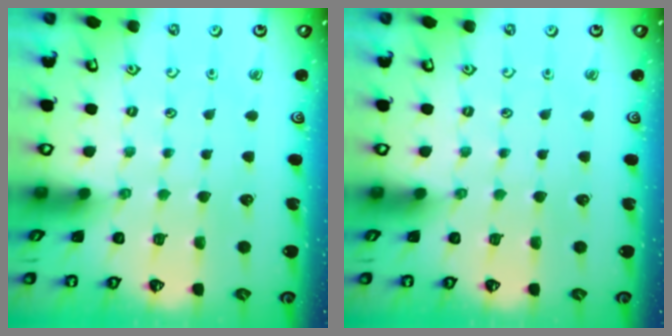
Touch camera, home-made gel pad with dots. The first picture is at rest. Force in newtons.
{"total": 0.0}